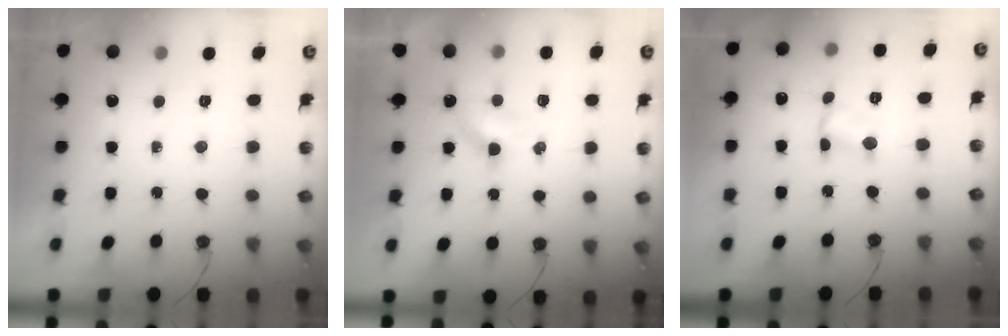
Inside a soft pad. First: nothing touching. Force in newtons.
{"total": 3.7, "press": 3.7, "slide": 0.5}
{"total": 2.7, "press": 2.7, "slide": 0.4}